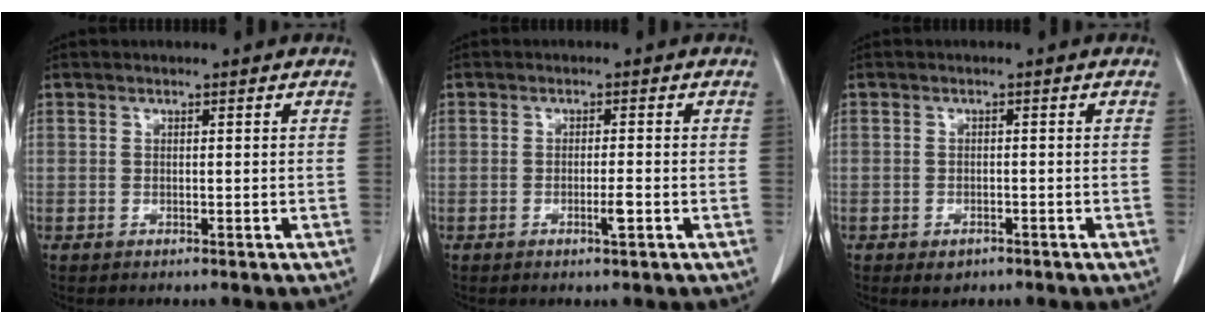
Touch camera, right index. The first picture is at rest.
{"total": 2.0, "force": [-0.8, 0.0, 1.9], "torque": [-0.034, -0.003, -0.014]}
{"total": 2.0, "force": [-1.2, 1.3, 0.9], "torque": [-0.011, 0.002, -0.007]}